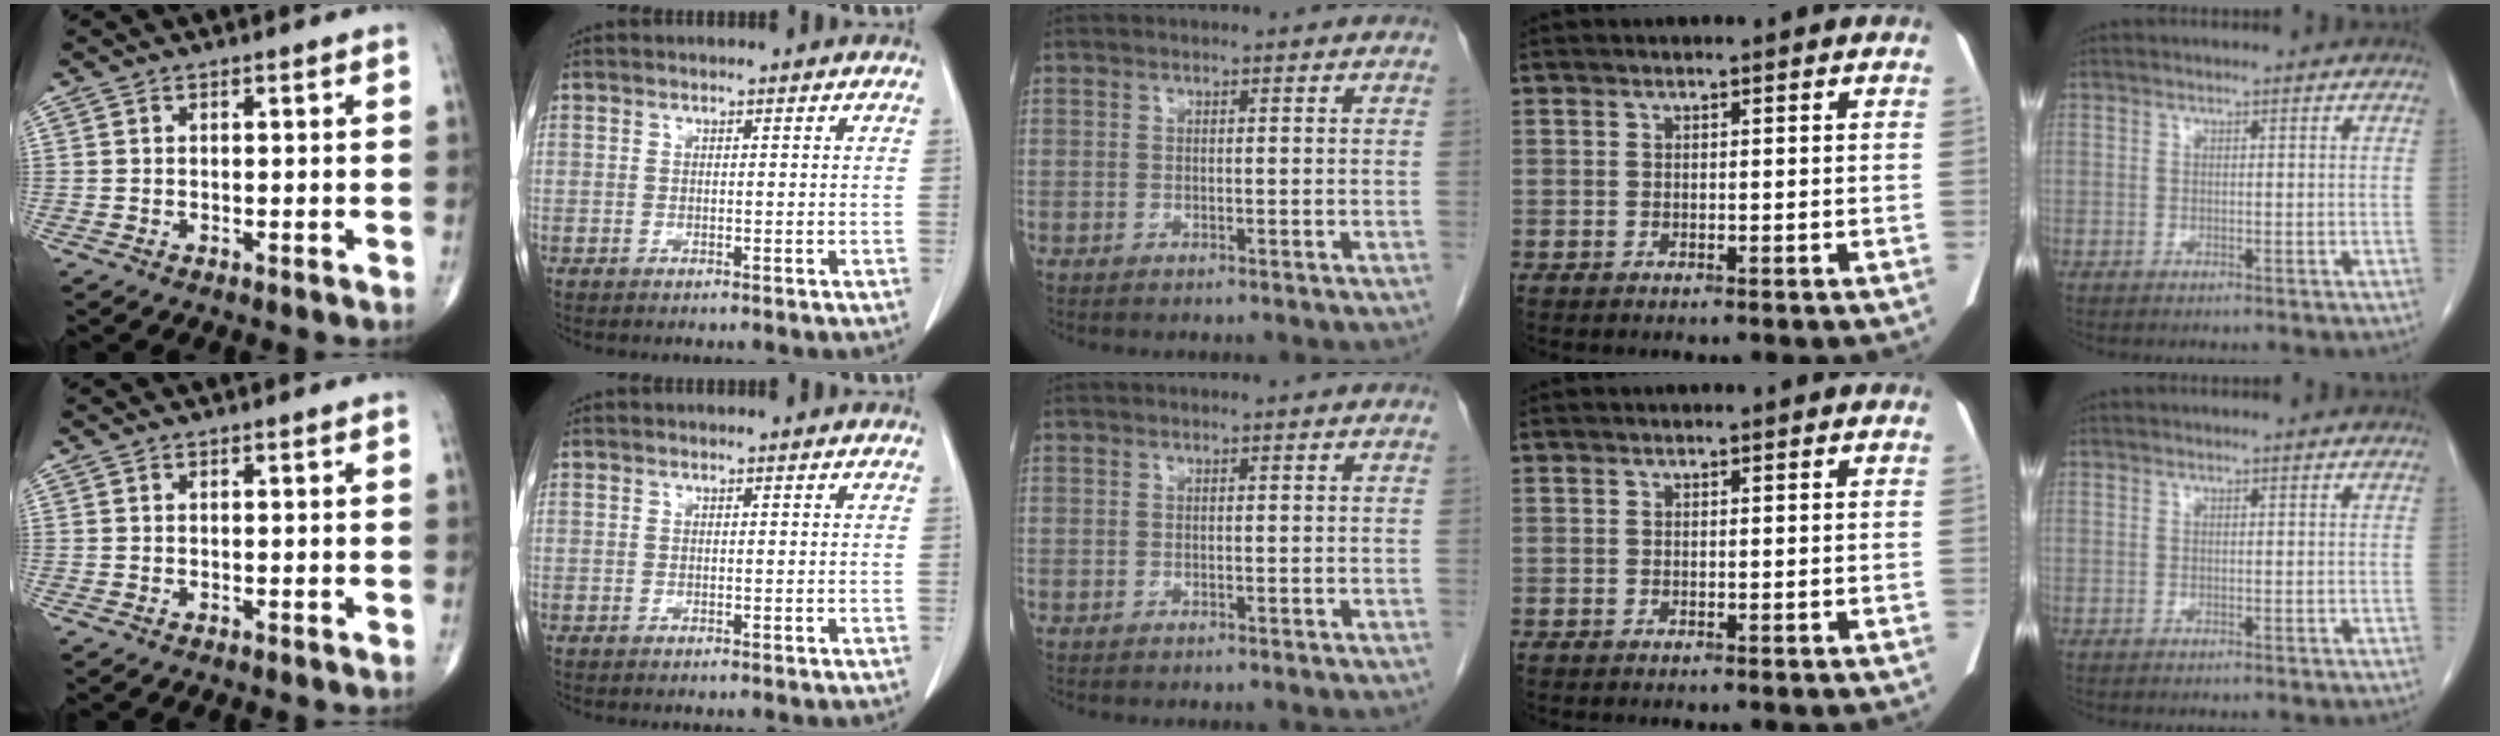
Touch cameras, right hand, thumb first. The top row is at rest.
{}